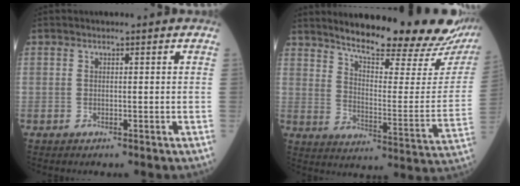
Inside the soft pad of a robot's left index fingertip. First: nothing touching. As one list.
[{"total": 23.9, "force": [21.3, 2.6, 10.4], "torque": [-0.148, -0.080, 0.273]}]